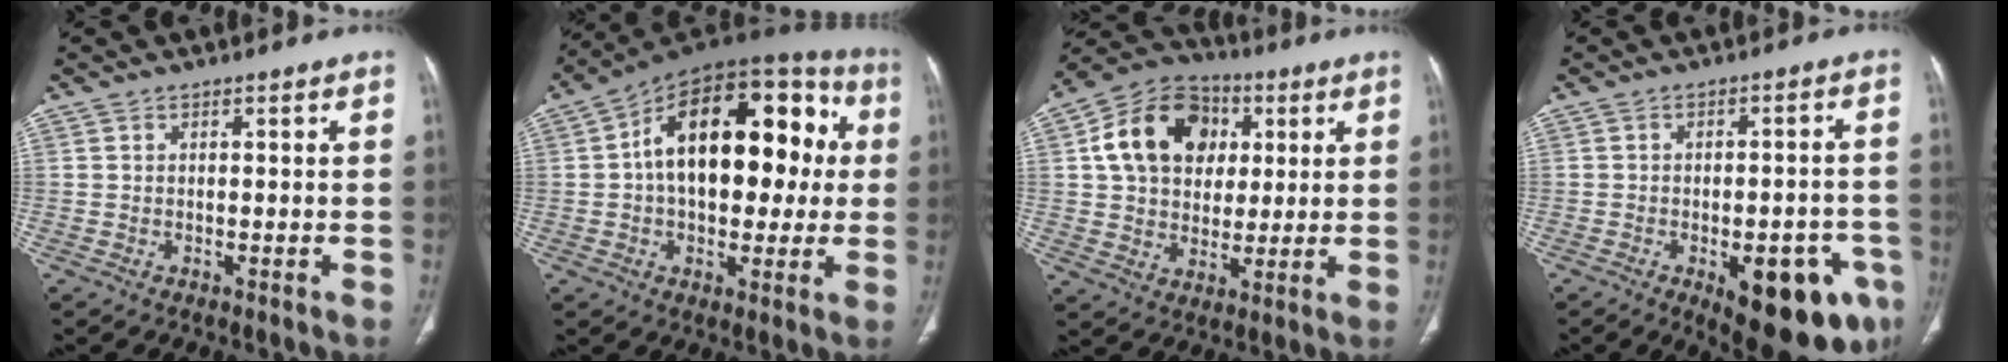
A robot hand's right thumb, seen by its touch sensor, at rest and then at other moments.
{"total": 24.6, "force": [2.8, 14.0, 20.0], "torque": [-0.265, 0.045, 0.032]}
{"total": 16.6, "force": [4.1, 13.0, 9.5], "torque": [-0.140, 0.008, 0.065]}
{"total": 17.0, "force": [-7.3, 7.0, 13.6], "torque": [-0.119, 0.022, -0.079]}